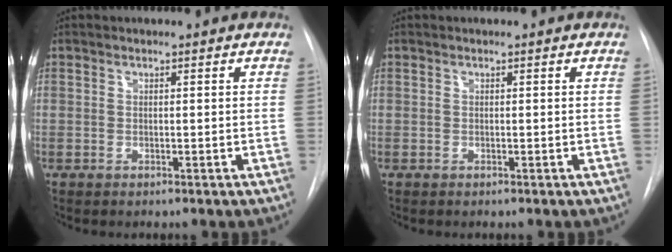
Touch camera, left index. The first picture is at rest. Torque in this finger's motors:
{"motor_torque": [0.04, -0.01, 0.00, 0.00]}